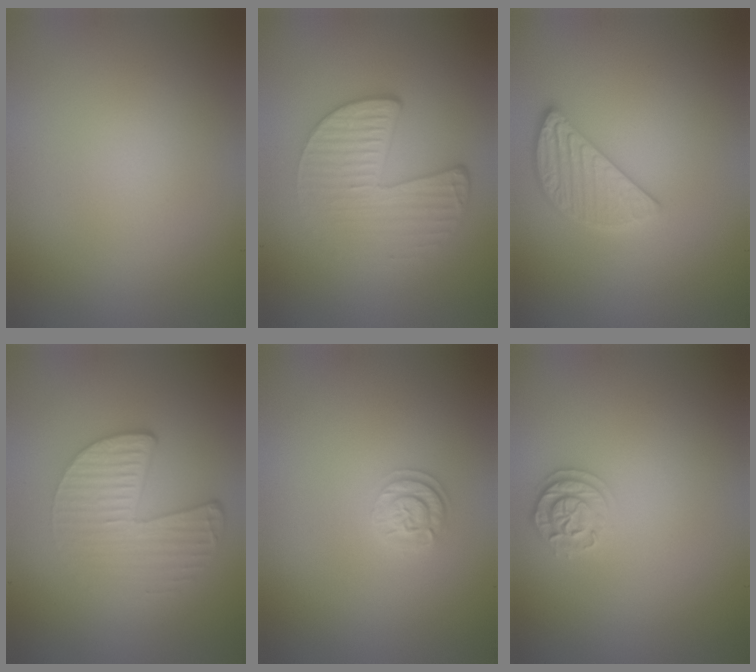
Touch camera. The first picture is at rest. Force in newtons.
{"total": 4.7, "press": 3.0, "slide": 3.6}
{"total": 2.8, "press": 2.8, "slide": 0.3}
{"total": 4.7, "press": 3.1, "slide": 3.6}
{"total": 1.7, "press": 1.7, "slide": 0.5}
{"total": 1.9, "press": 1.9, "slide": 0.3}